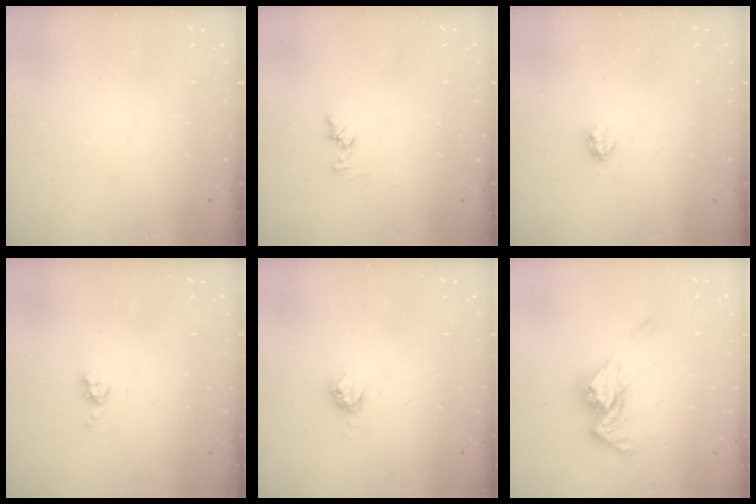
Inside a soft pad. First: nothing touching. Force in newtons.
{"total": 6.4, "press": 6.3, "slide": 0.7}
{"total": 2.9, "press": 2.9, "slide": 0.5}
{"total": 5.8, "press": 5.7, "slide": 0.8}
{"total": 4.9, "press": 4.8, "slide": 0.4}
{"total": 12.3, "press": 12.3, "slide": 1.3}